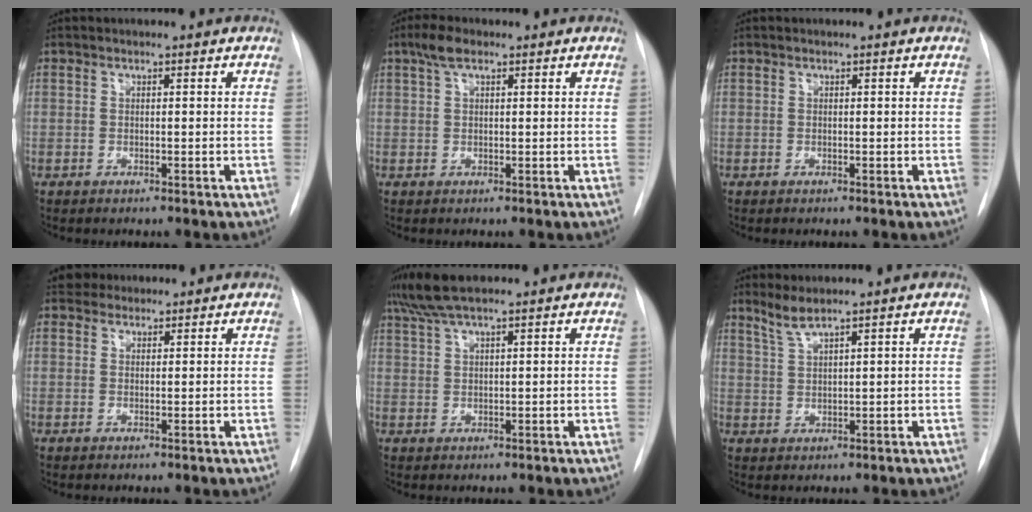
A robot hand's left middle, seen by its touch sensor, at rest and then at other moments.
{"total": 3.0, "force": [1.8, 1.0, 2.1], "torque": [-0.048, 0.015, 0.036]}
{"total": 0.0}
{"total": 2.3, "force": [2.1, 1.1, -0.3], "torque": [0.009, 0.011, 0.030]}
{"total": 5.7, "force": [4.5, 0.5, 3.4], "torque": [-0.074, 0.023, 0.088]}
{"total": 3.0, "force": [2.5, -0.3, 1.6], "torque": [-0.039, 0.002, 0.055]}